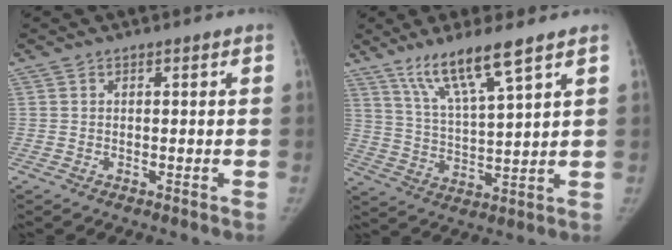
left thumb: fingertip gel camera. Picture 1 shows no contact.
{"total": 10.5, "force": [7.2, 0.8, 7.7], "torque": [-0.148, -0.040, 0.145]}